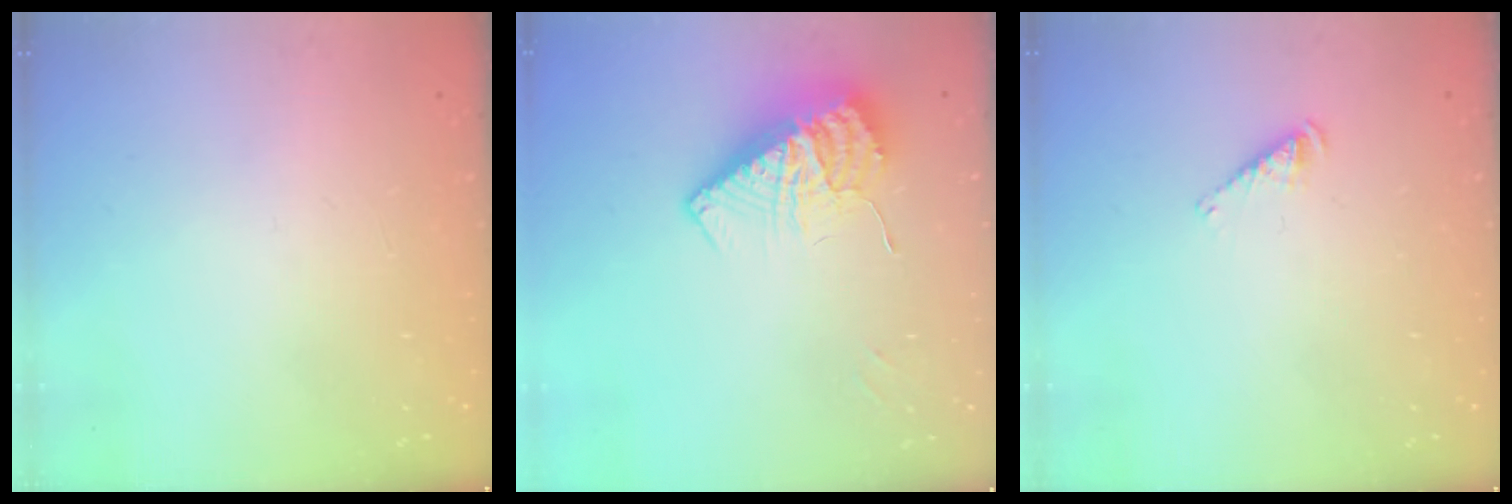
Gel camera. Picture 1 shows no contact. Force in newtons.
{"total": 11.8, "press": 11.8, "slide": 1.0}
{"total": 2.9, "press": 2.9, "slide": 0.5}